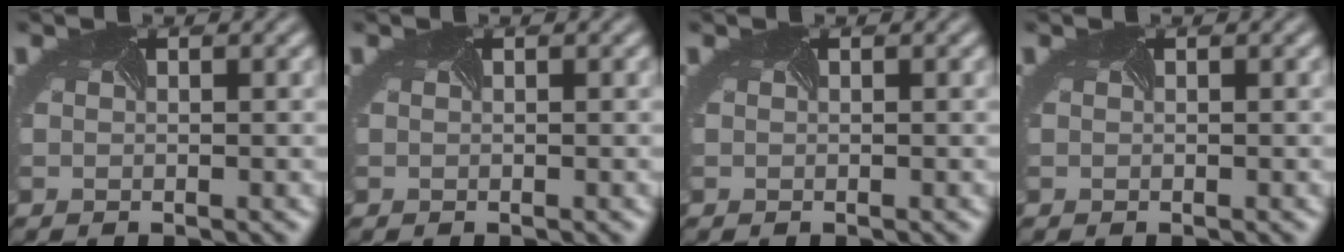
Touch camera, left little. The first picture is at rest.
{"total": 0.0}
{"total": 0.0}
{"total": 0.0}